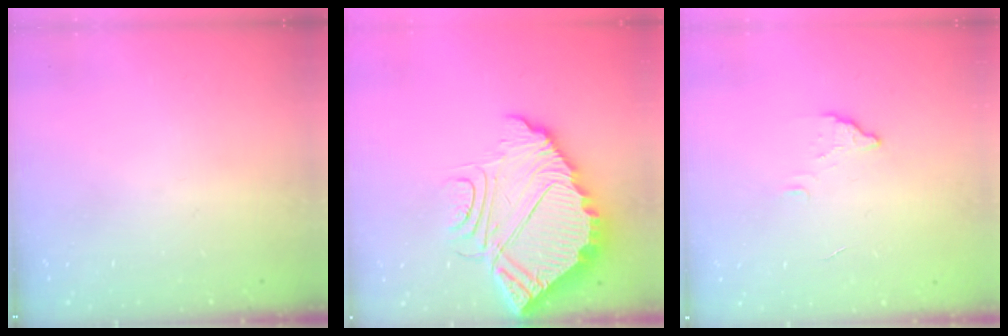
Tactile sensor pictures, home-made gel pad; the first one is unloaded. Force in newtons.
{"total": 14.2, "press": 14.1, "slide": 1.2}
{"total": 2.7, "press": 2.7, "slide": 0.2}